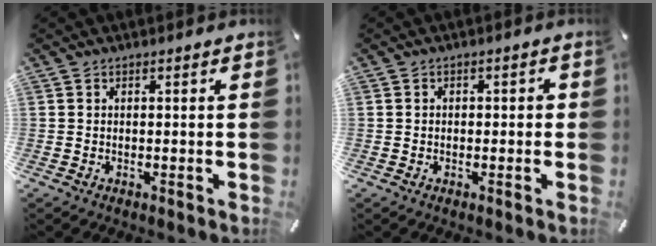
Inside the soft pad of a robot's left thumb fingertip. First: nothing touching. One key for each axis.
{"total": 1.4, "fx": -0.7, "fy": 0.9, "fz": 0.9, "tx": -0.017, "ty": 0.007, "tz": -0.015}